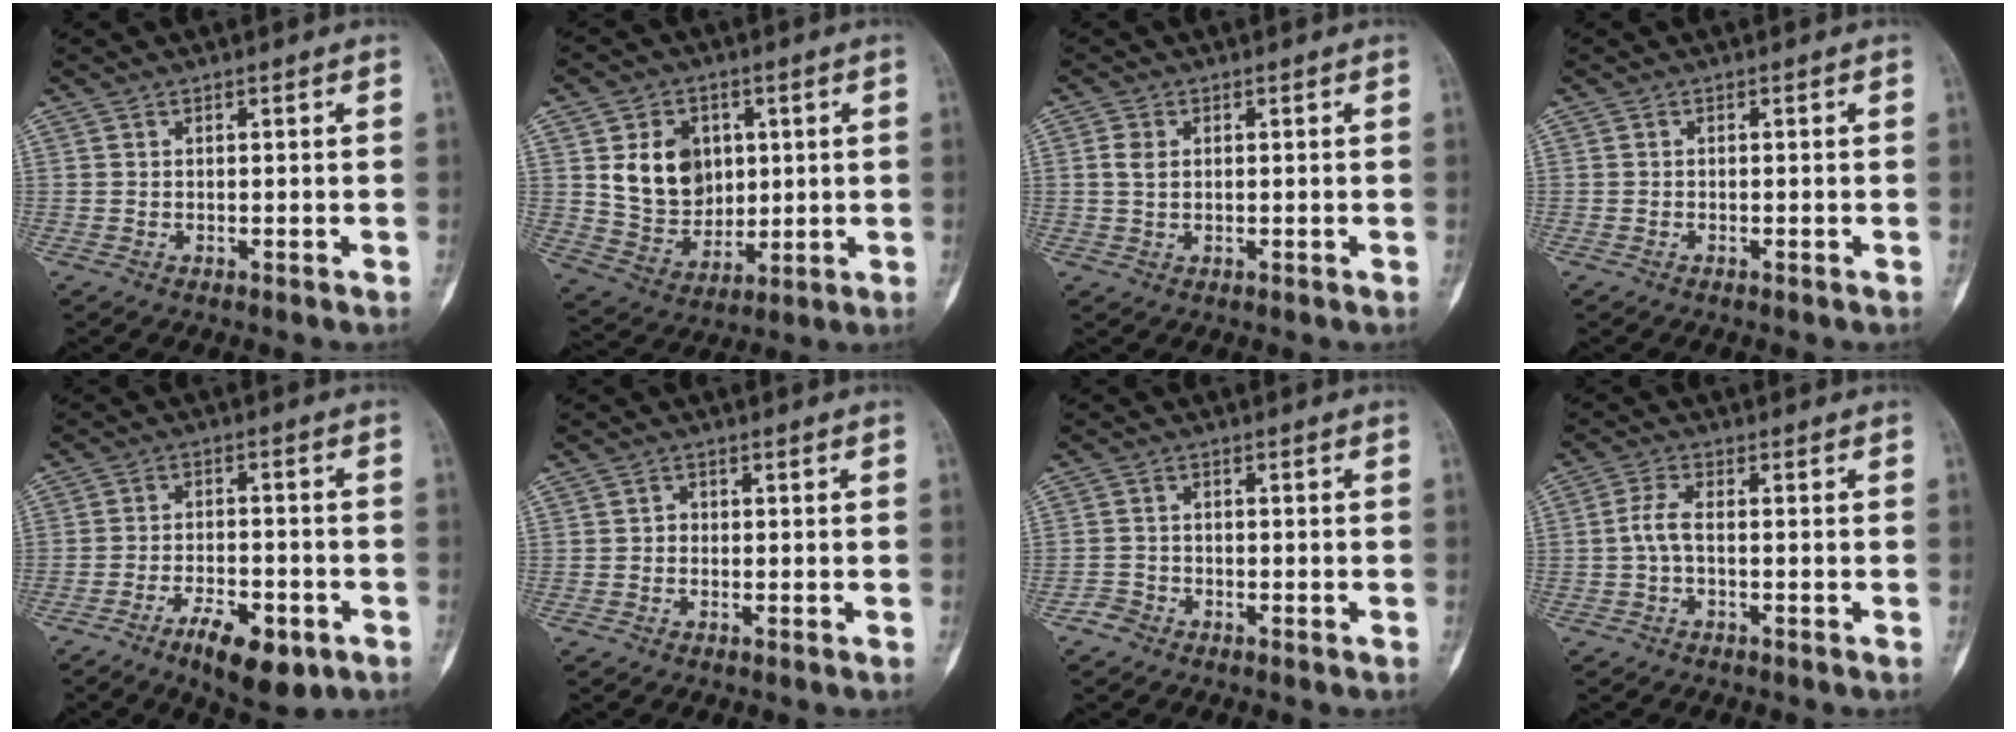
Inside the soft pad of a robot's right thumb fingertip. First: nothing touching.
{"total": 13.0, "force": [2.8, 10.4, 7.3], "torque": [-0.075, -0.016, 0.066]}
{"total": 2.7, "force": [0.4, 2.0, 1.8], "torque": [-0.032, 0.001, 0.006]}
{"total": 0.0}
{"total": 10.3, "force": [-5.6, 4.3, 7.4], "torque": [-0.104, 0.026, -0.084]}
{"total": 1.3, "force": [-0.2, 1.2, 0.4], "torque": [0.006, 0.006, -0.008]}
{"total": 2.3, "force": [-1.6, 1.6, 0.1], "torque": [0.004, 0.012, -0.036]}
{"total": 3.4, "force": [-0.5, 1.5, 2.9], "torque": [-0.063, 0.007, -0.018]}